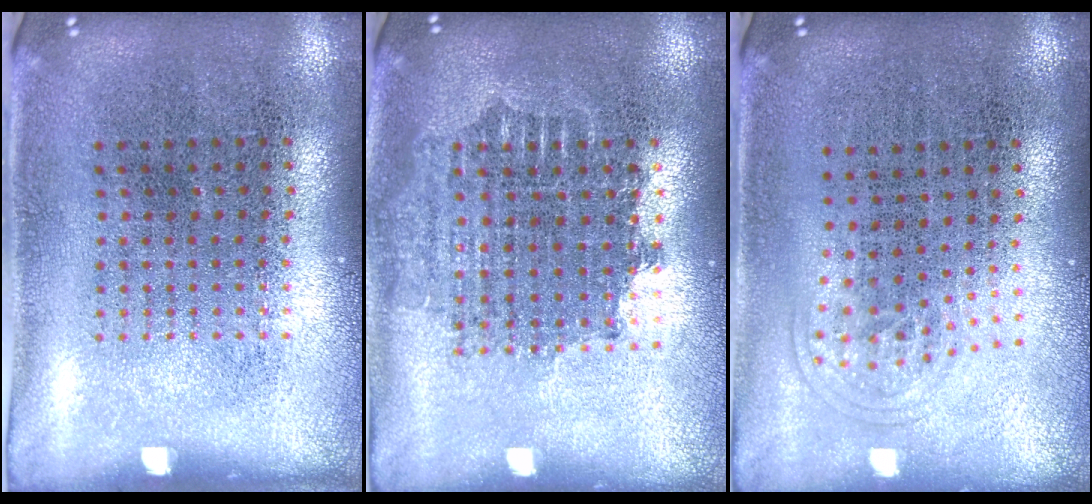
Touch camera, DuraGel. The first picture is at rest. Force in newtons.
{"total": 1.7, "press": 1.4, "slide": 1.0}
{"total": 1.0, "press": 0.6, "slide": 0.7}